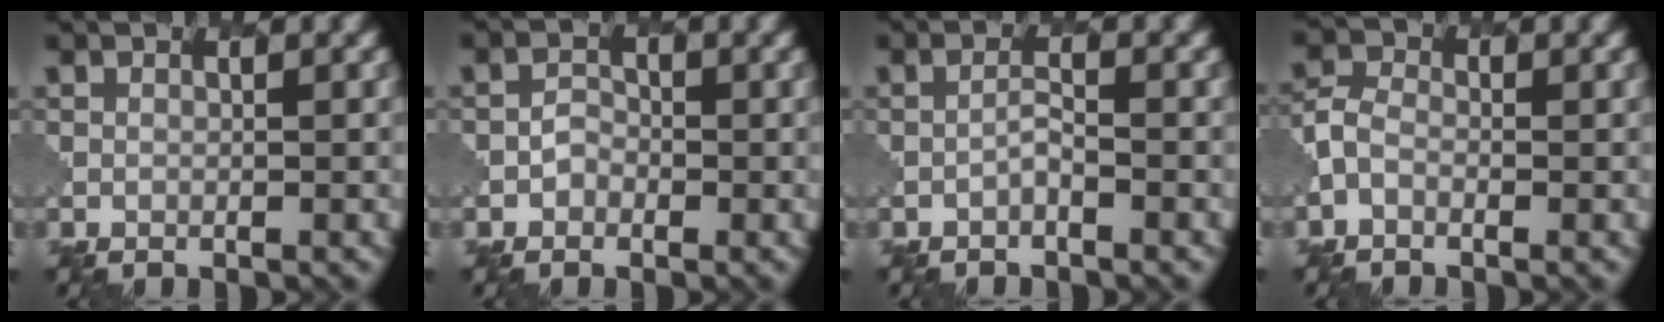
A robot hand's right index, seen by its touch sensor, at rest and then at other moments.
{"total": 1.1, "force": [-0.5, 1.0, 0.2], "torque": [-0.003, 0.005, -0.010]}
{"total": 0.6, "force": [-0.4, 0.0, 0.5], "torque": [-0.010, 0.005, -0.009]}
{"total": 1.7, "force": [-0.7, 1.2, 0.9], "torque": [-0.025, 0.004, -0.026]}